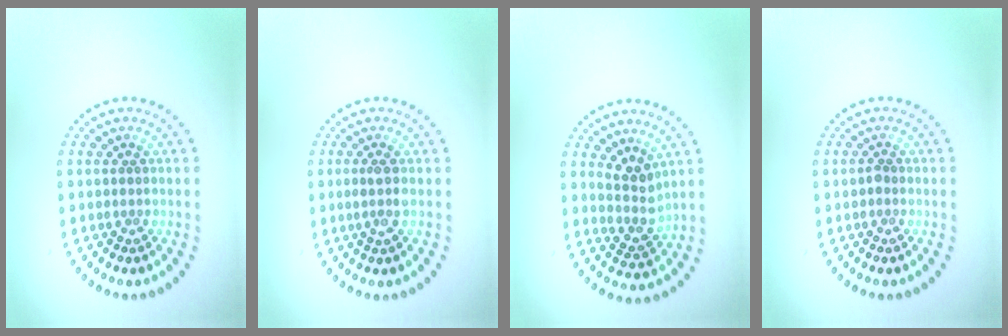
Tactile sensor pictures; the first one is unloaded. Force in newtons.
{"total": 1.3, "press": 1.1, "slide": 0.6}
{"total": 2.7, "press": 2.2, "slide": 1.5}
{"total": 0.5, "press": 0.4, "slide": 0.3}